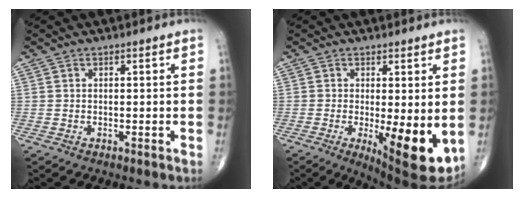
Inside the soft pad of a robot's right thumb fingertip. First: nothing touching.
{"total": 10.9, "force": [-1.9, 3.2, 10.2], "torque": [-0.143, -0.027, -0.019]}